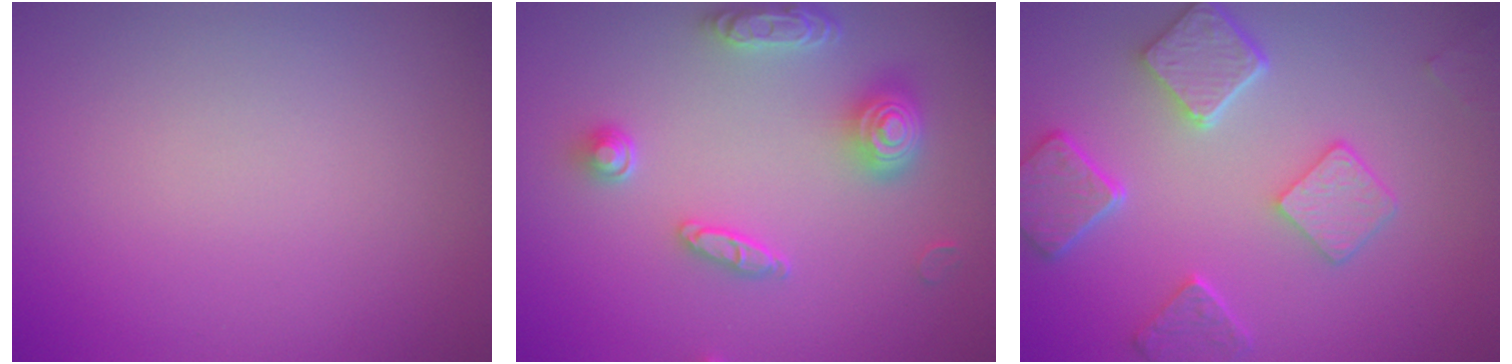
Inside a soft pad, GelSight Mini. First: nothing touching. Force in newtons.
{"total": 4.7, "press": 4.2, "slide": 2.2}
{"total": 5.7, "press": 4.6, "slide": 3.5}